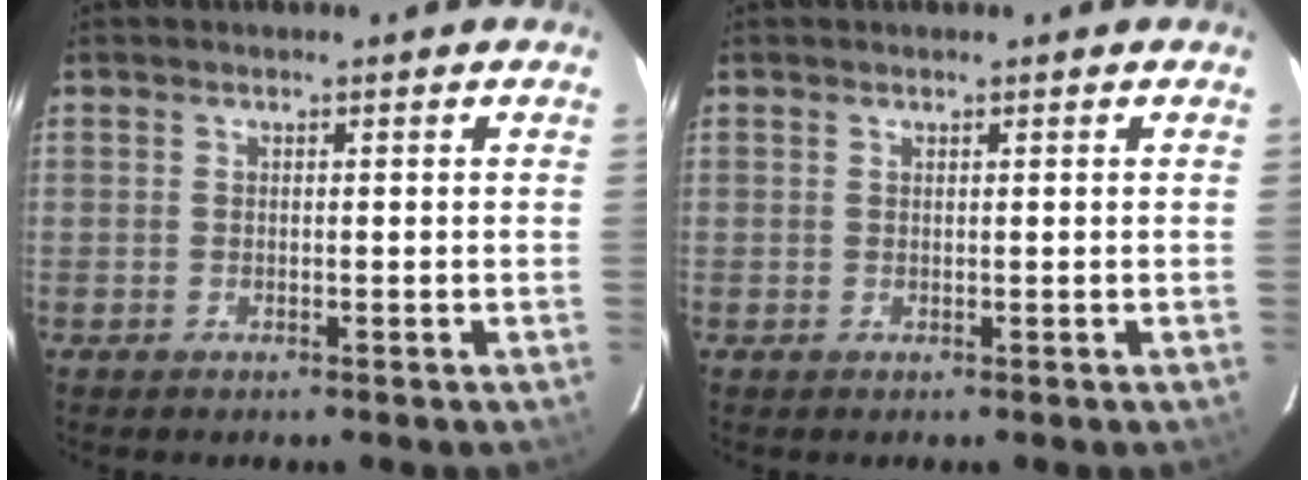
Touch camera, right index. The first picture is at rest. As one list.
[{"total": 0.0}]